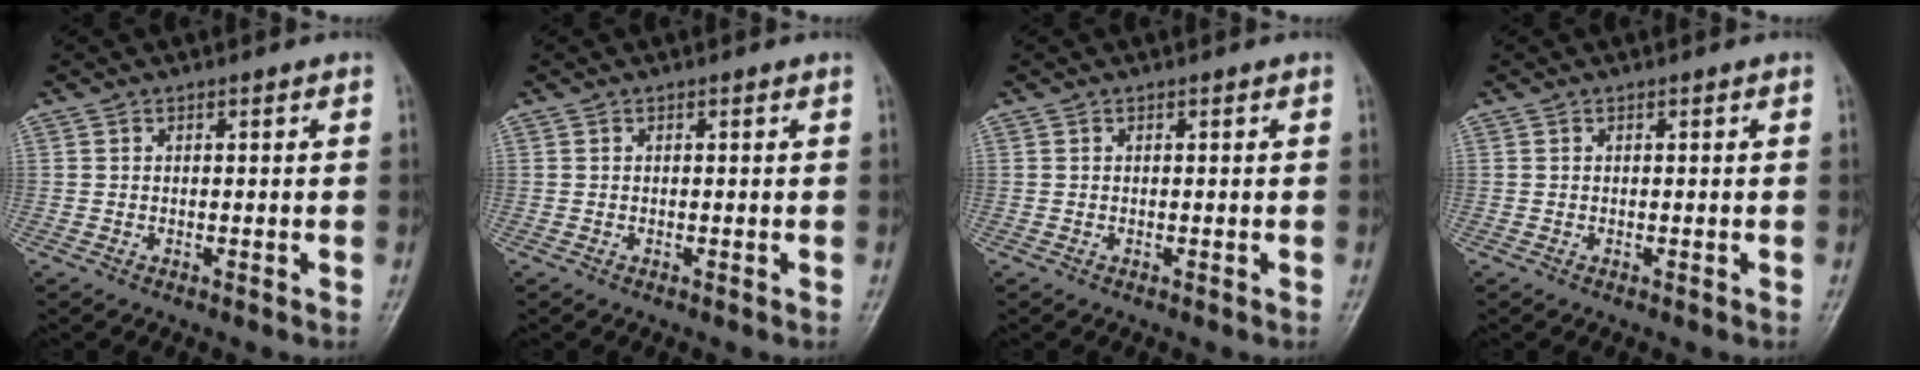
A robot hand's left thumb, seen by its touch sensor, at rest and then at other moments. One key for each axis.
{"total": 0.0}
{"total": 0.0}
{"total": 0.0}